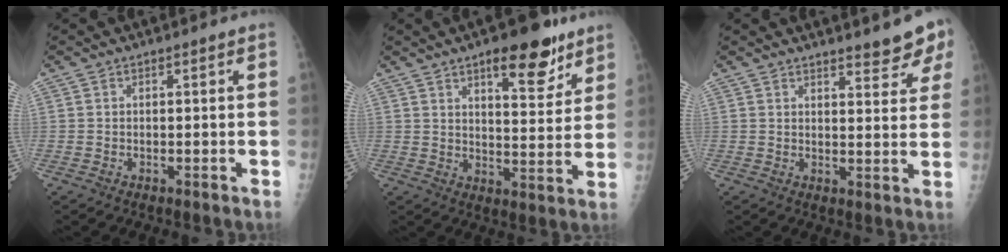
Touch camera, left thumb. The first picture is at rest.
{"total": 12.5, "force": [7.8, 4.6, 8.6], "torque": [-0.085, -0.043, 0.110]}
{"total": 6.2, "force": [5.2, 1.5, 3.1], "torque": [-0.017, -0.031, 0.054]}